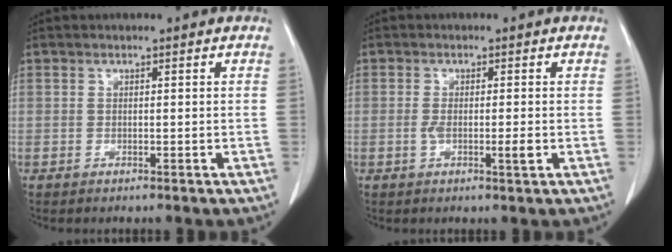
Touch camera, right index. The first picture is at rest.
{"total": 3.0, "force": [-0.7, 0.4, 2.9], "torque": [-0.055, -0.004, -0.011]}